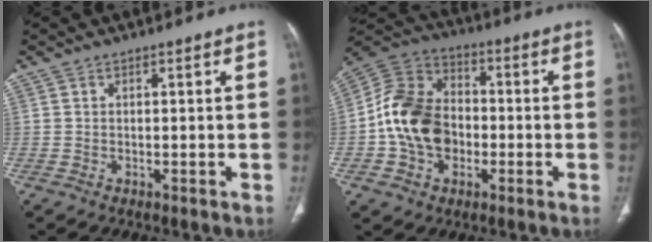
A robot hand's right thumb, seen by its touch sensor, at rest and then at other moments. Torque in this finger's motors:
{"motor_torque": [0.60, 0.47, 0.97, -1.05, 0.13]}